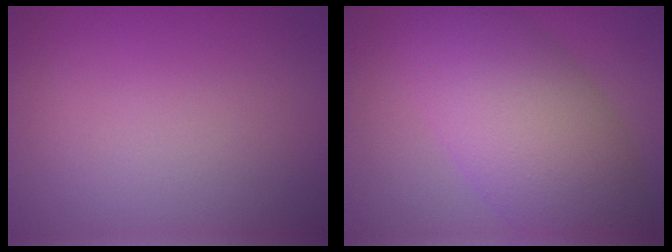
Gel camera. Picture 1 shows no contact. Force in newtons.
{"total": 8.8, "press": 8.8, "slide": 0.2}